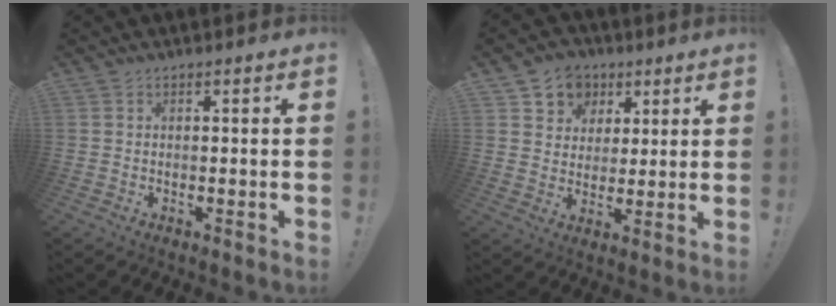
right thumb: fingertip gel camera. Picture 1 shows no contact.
{"total": 8.5, "force": [3.6, 7.5, 1.7], "torque": [-0.019, -0.025, 0.070]}